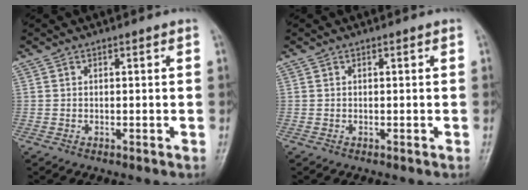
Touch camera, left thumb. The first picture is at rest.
{"total": 0.0}